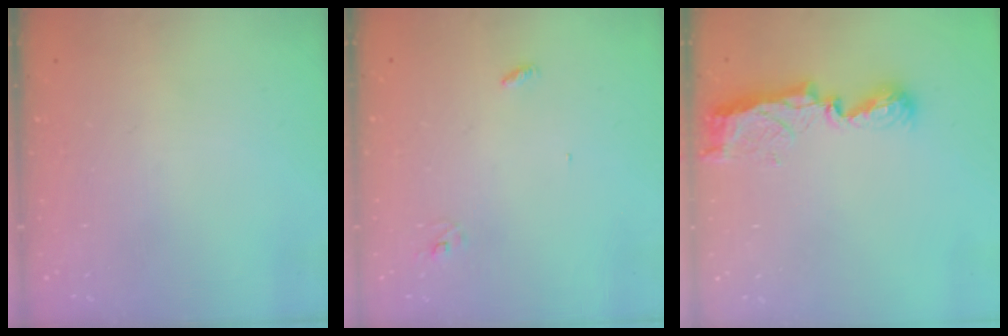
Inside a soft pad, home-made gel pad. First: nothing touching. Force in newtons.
{"total": 2.8, "press": 2.8, "slide": 0.3}
{"total": 8.0, "press": 8.0, "slide": 0.1}